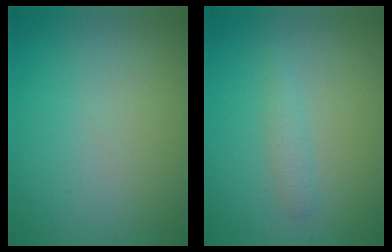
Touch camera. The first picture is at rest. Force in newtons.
{"total": 1.3, "press": 1.3, "slide": 0.0}